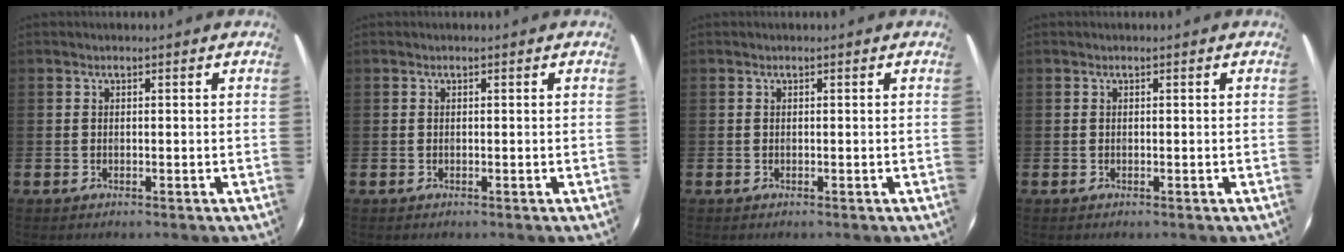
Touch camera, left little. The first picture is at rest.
{"total": 0.0}
{"total": 0.0}
{"total": 0.0}